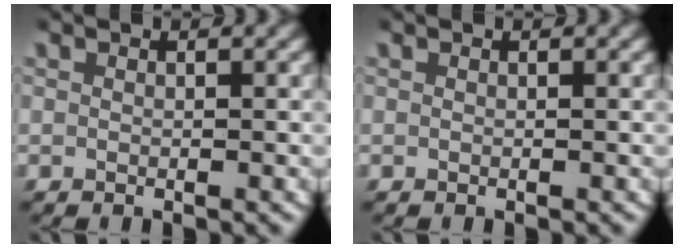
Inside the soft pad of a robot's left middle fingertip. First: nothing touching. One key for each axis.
{"total": 0.0}